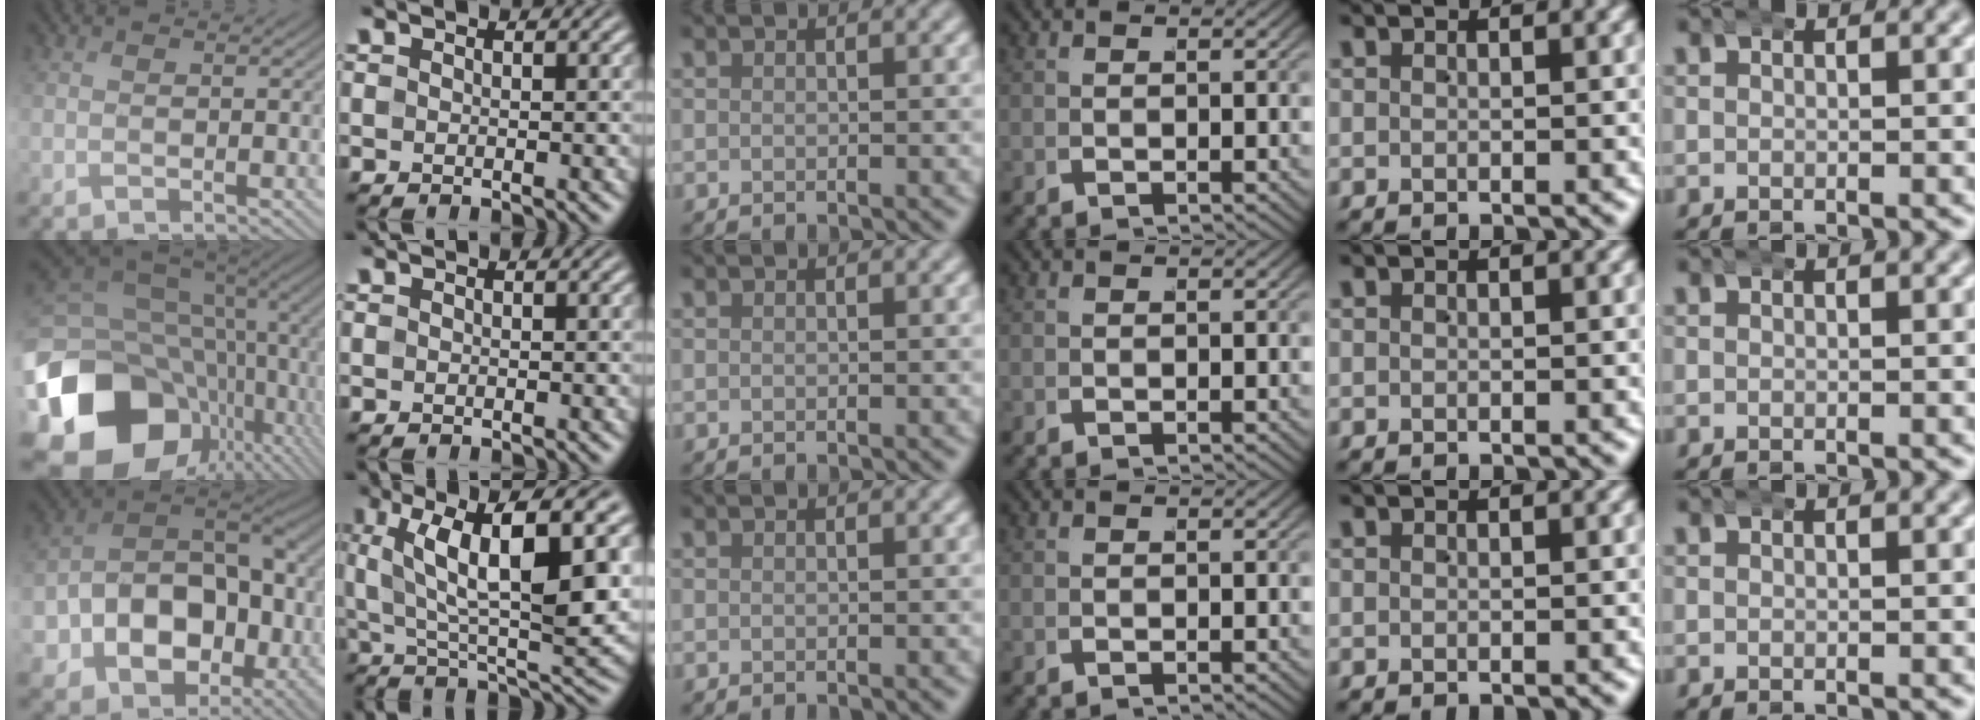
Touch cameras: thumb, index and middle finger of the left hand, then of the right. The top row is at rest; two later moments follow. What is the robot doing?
{"motion": "wrap", "object": "aluminum foil"}